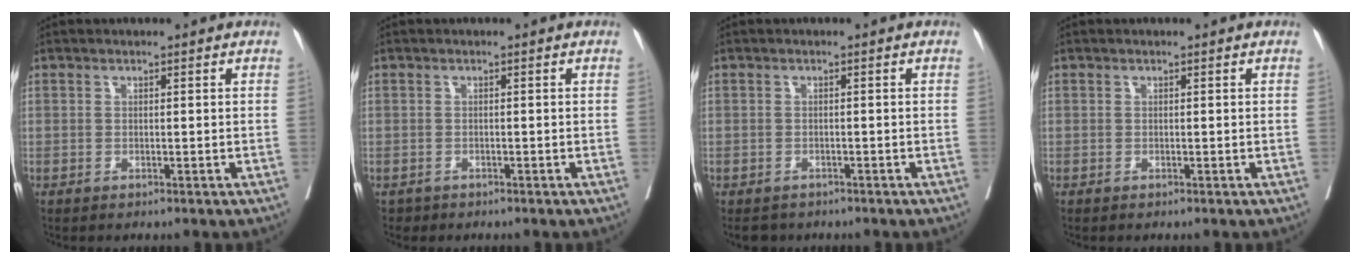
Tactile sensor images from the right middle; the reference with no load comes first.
{"total": 1.0, "force": [-0.8, 0.6, -0.1], "torque": [-0.006, 0.001, -0.013]}
{"total": 2.9, "force": [-2.5, 1.5, 0.5], "torque": [-0.007, -0.002, -0.036]}
{"total": 0.0}